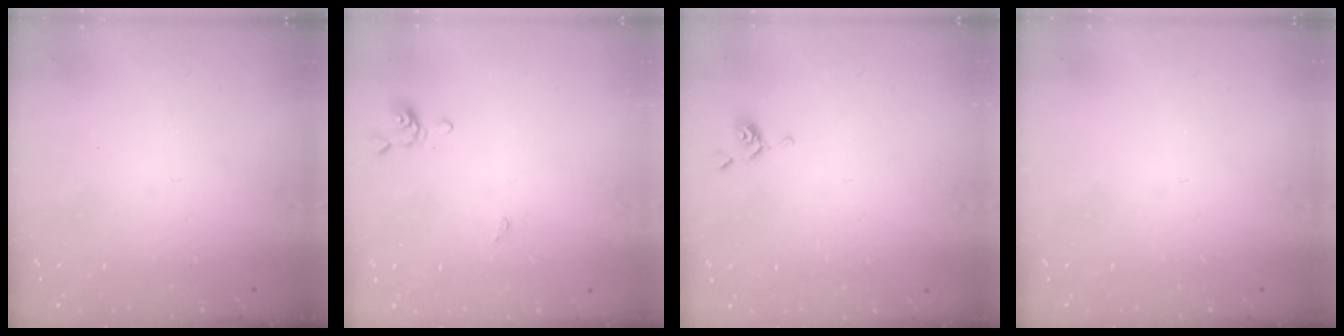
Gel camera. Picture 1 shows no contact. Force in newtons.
{"total": 0.0}
{"total": 1.8, "press": 1.8, "slide": 0.2}
{"total": 0.0}